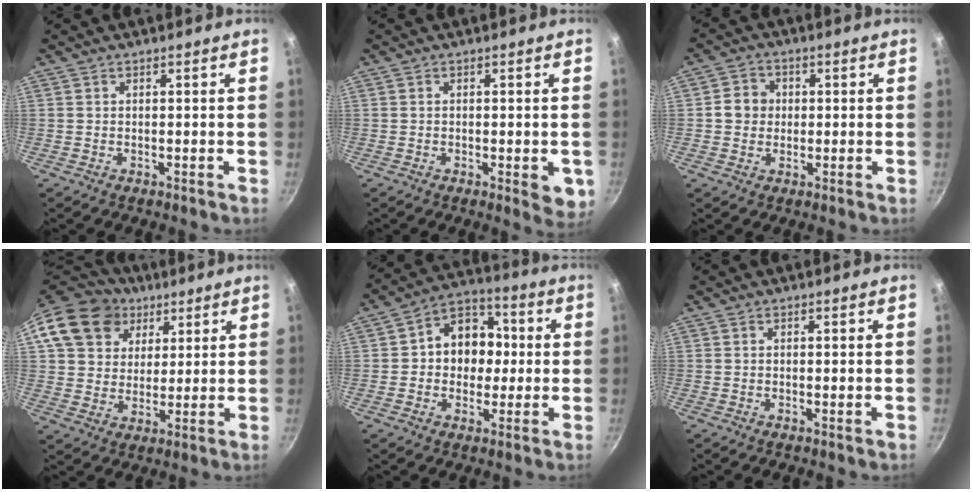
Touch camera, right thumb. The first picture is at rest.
{"total": 4.8, "force": [-1.3, 1.8, 4.3], "torque": [-0.048, -0.006, -0.016]}
{"total": 6.0, "force": [0.5, 5.5, 2.2], "torque": [-0.007, 0.006, -0.003]}
{"total": 16.9, "force": [7.2, 13.6, 7.1], "torque": [-0.121, 0.013, 0.124]}
{"total": 11.9, "force": [0.5, 9.7, 6.8], "torque": [-0.049, 0.025, -0.010]}
{"total": 0.6, "force": [-0.2, 0.0, 0.6], "torque": [-0.010, -0.001, -0.005]}